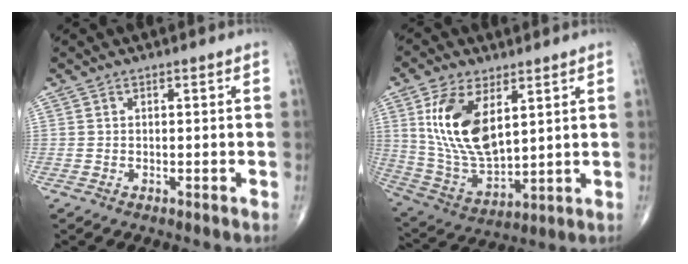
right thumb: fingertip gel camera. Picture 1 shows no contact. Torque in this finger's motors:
{"motor_torque": [0.85, 3.72, 1.46, 0.12, 0.51]}